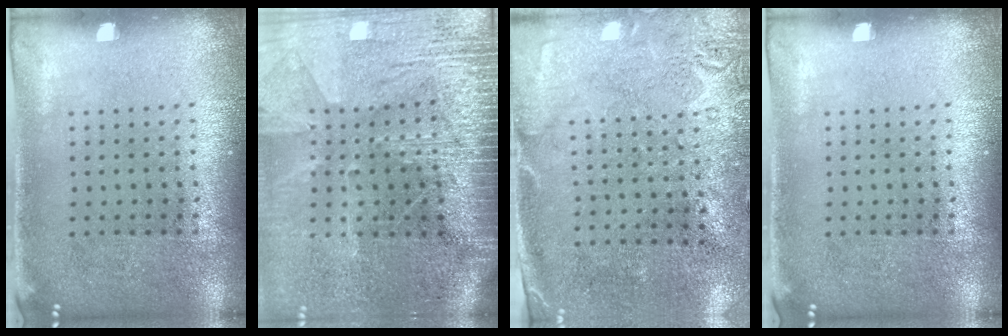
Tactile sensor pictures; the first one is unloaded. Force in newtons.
{"total": 3.8, "press": 3.3, "slide": 1.8}
{"total": 2.8, "press": 2.2, "slide": 1.7}
{"total": 0.0}